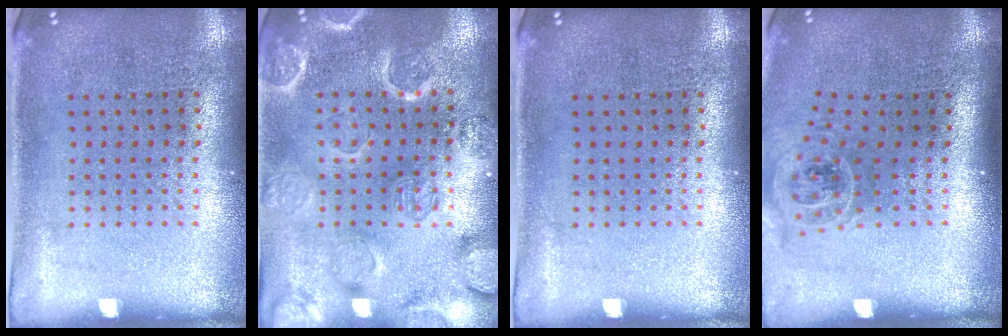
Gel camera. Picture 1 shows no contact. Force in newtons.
{"total": 3.1, "press": 3.0, "slide": 0.6}
{"total": 0.0}
{"total": 1.1, "press": 1.0, "slide": 0.5}